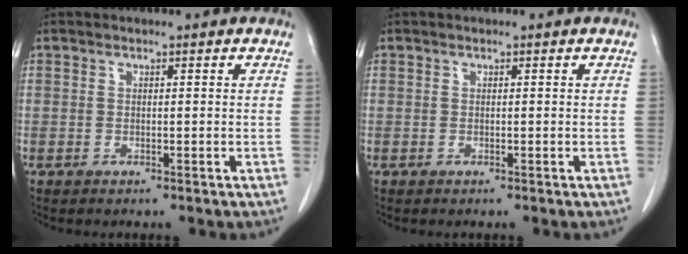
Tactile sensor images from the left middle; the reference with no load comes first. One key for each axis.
{"total": 0.0}